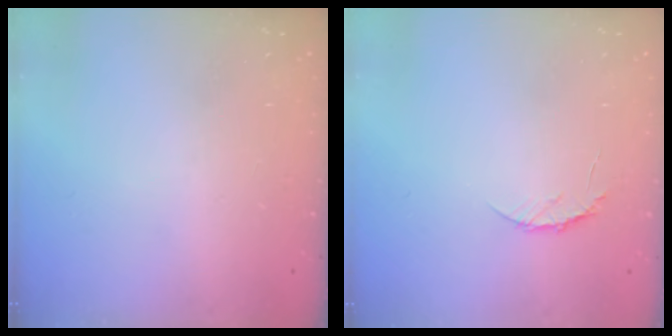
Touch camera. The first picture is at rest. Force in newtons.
{"total": 4.7, "press": 4.6, "slide": 0.4}